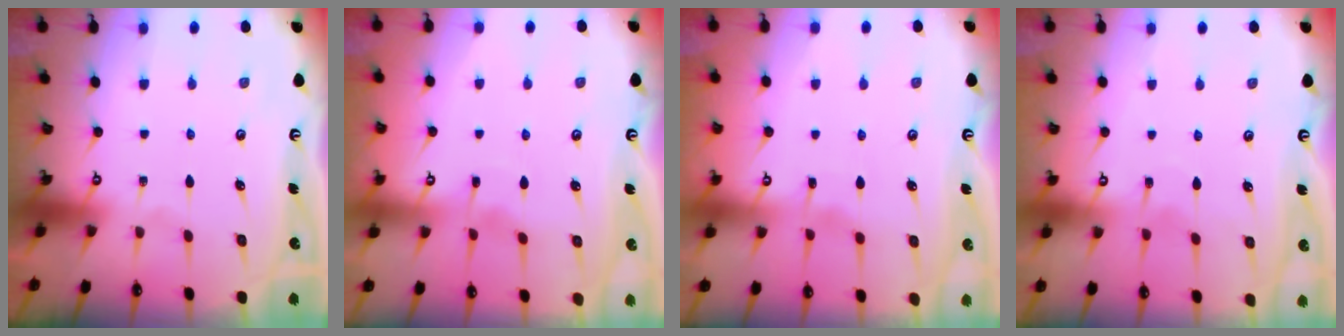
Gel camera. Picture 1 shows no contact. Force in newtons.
{"total": 2.9, "press": 2.8, "slide": 0.4}
{"total": 3.6, "press": 3.6, "slide": 0.4}
{"total": 7.0, "press": 7.0, "slide": 0.5}